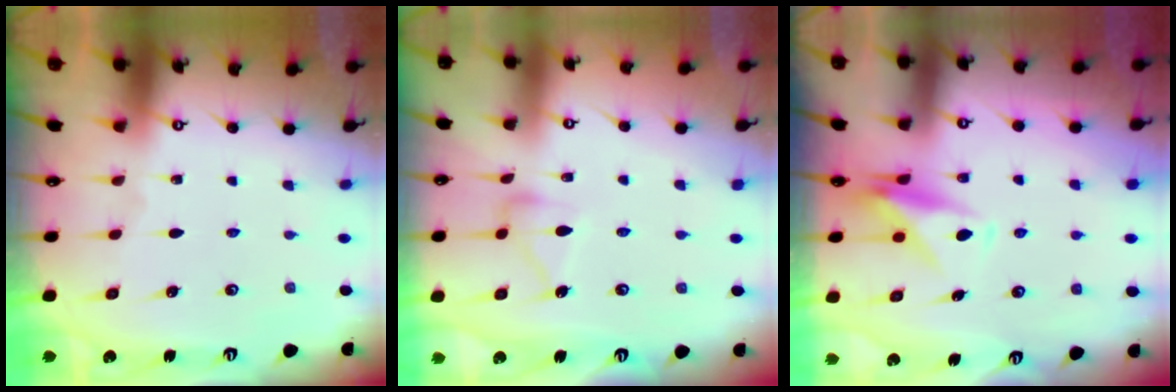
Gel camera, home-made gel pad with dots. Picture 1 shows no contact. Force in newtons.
{"total": 9.5, "press": 9.5, "slide": 0.5}
{"total": 10.4, "press": 10.4, "slide": 0.8}